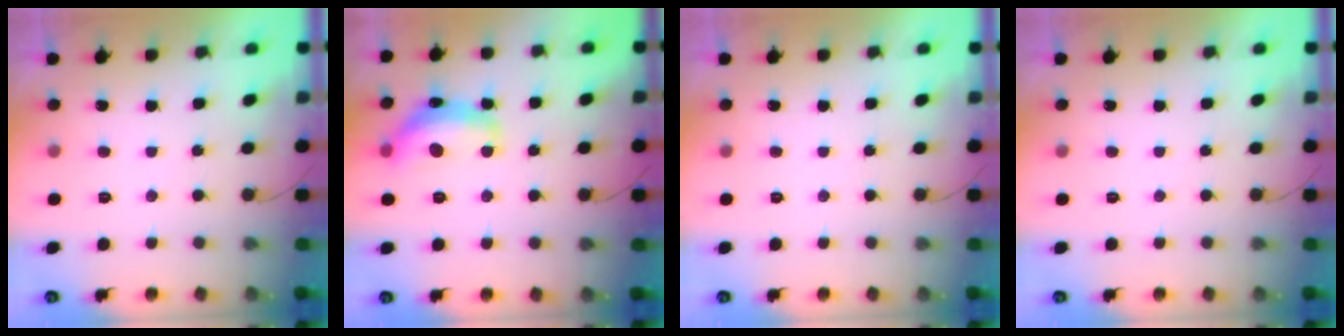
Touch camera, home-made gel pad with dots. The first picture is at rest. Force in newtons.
{"total": 14.9, "press": 14.8, "slide": 0.9}
{"total": 0.0}
{"total": 0.0}